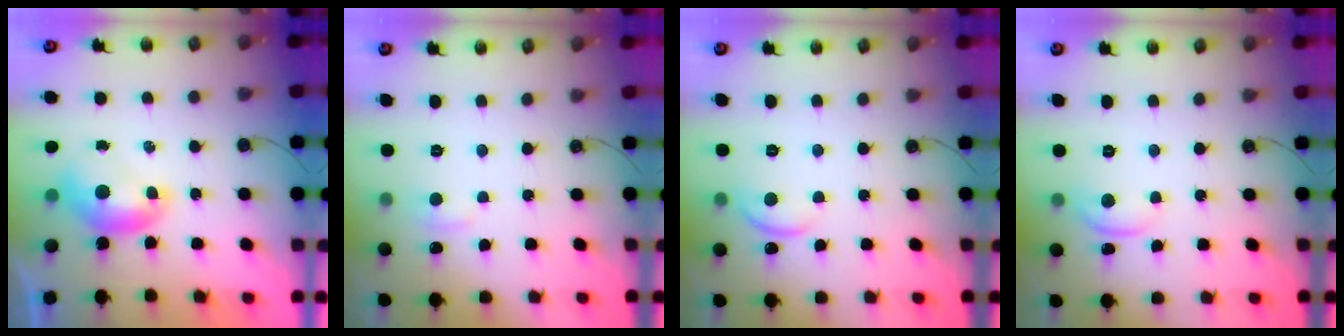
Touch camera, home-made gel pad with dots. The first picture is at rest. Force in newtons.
{"total": 1.0, "press": 0.5, "slide": 0.8}
{"total": 2.8, "press": 2.7, "slide": 0.4}
{"total": 3.0, "press": 3.0, "slide": 0.4}